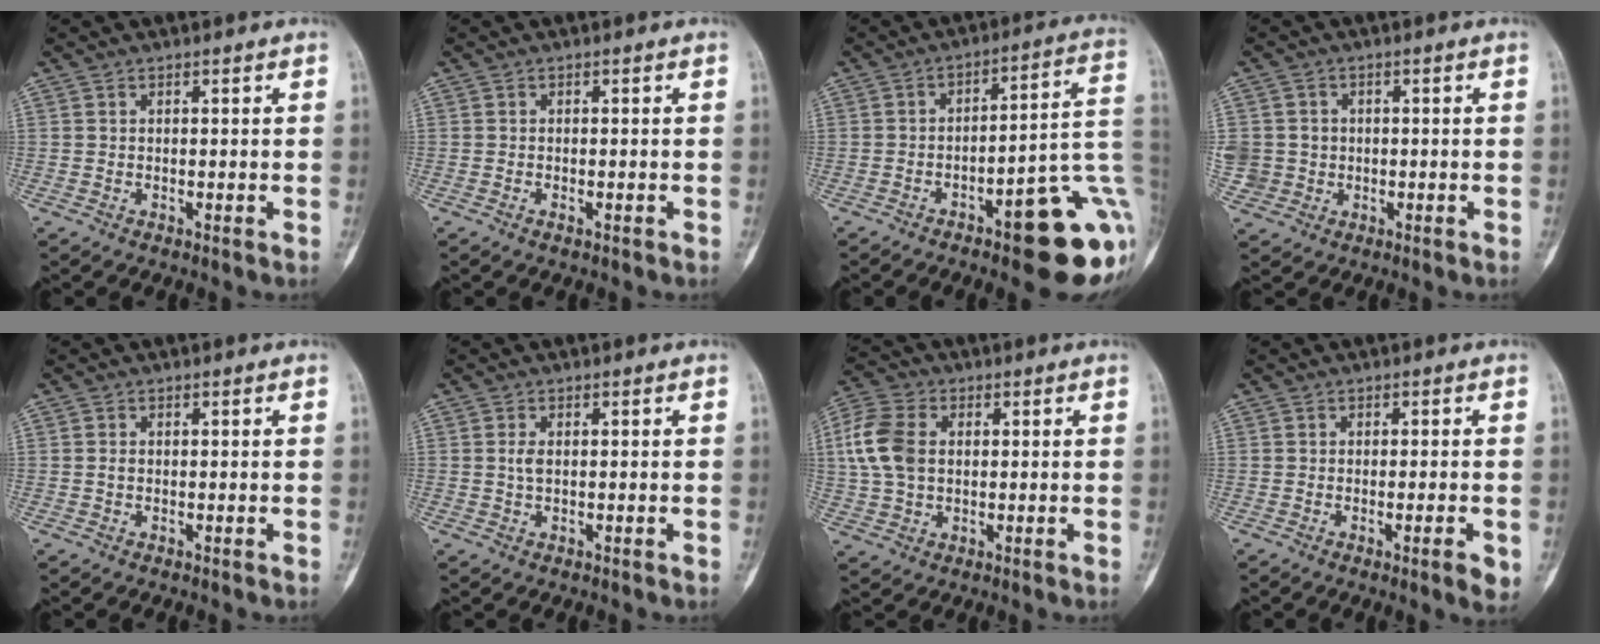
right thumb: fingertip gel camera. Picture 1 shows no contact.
{"total": 0.8, "force": [-0.5, 0.3, 0.5], "torque": [-0.011, 0.005, -0.006]}
{"total": 19.1, "force": [-6.5, 5.6, 17.1], "torque": [-0.149, 0.045, -0.076]}
{"total": 6.2, "force": [-0.3, 6.0, 1.4], "torque": [-0.022, 0.013, 0.001]}
{"total": 0.7, "force": [-0.1, 0.5, 0.5], "torque": [-0.008, 0.002, -0.003]}
{"total": 1.3, "force": [0.1, 0.7, 1.1], "torque": [-0.027, -0.002, 0.002]}
{"total": 10.0, "force": [1.2, 7.0, 7.1], "torque": [-0.153, 0.011, 0.019]}
{"total": 4.2, "force": [-1.4, 0.7, 3.9], "torque": [-0.052, -0.003, -0.018]}